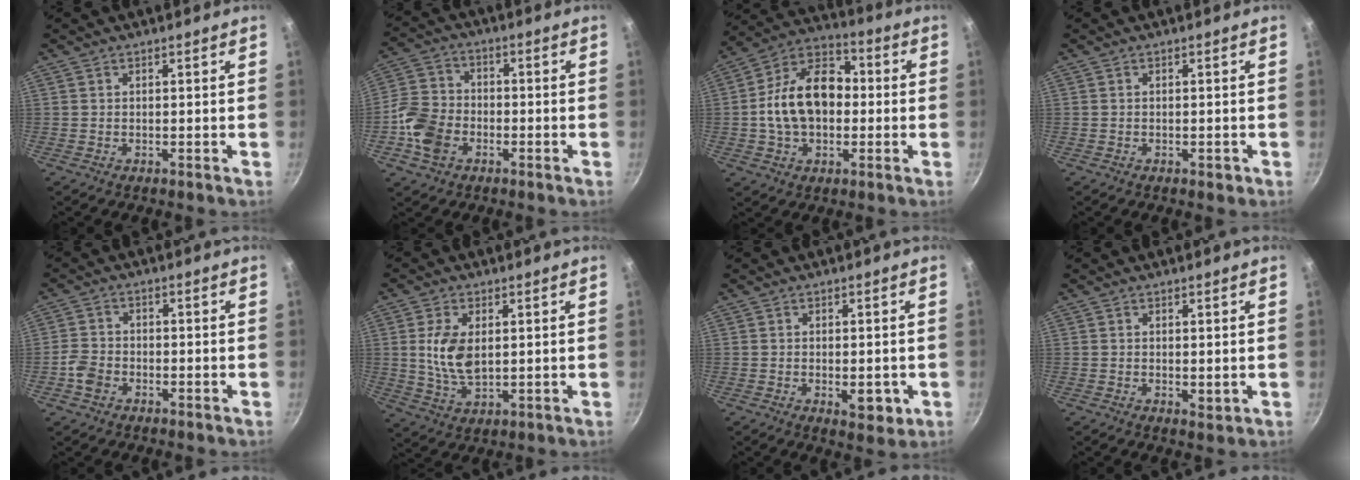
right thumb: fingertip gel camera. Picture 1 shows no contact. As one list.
[{"total": 10.0, "force": [-3.5, 7.5, 5.5], "torque": [-0.092, 0.021, -0.082]}, {"total": 16.4, "force": [-0.4, 11.4, 11.8], "torque": [-0.170, 0.038, -0.022]}, {"total": 1.1, "force": [-0.5, 0.7, 0.7], "torque": [-0.008, 0.002, -0.007]}, {"total": 4.1, "force": [-2.0, 3.0, 1.9], "torque": [-0.039, 0.022, -0.043]}, {"total": 8.7, "force": [1.5, 5.0, 7.0], "torque": [-0.135, -0.014, 0.033]}, {"total": 5.0, "force": [-1.2, 2.6, 4.1], "torque": [-0.043, -0.004, -0.012]}, {"total": 1.6, "force": [0.4, 1.0, 1.2], "torque": [-0.018, -0.006, 0.006]}]